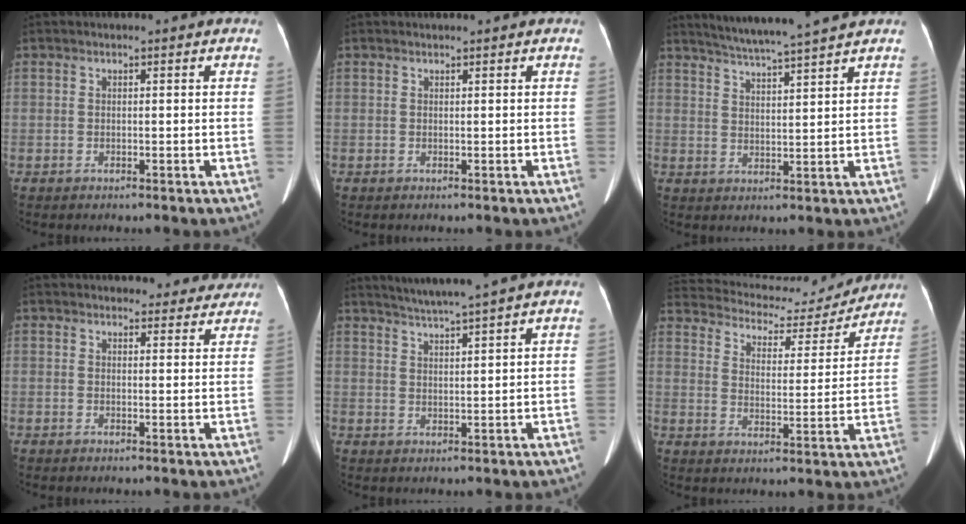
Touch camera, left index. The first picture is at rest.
{"total": 0.0}
{"total": 9.5, "force": [8.4, -1.6, 4.0], "torque": [-0.071, 0.008, 0.129]}
{"total": 7.7, "force": [7.1, 2.7, 0.8], "torque": [0.023, 0.004, 0.060]}
{"total": 5.6, "force": [4.8, -1.7, 2.4], "torque": [-0.043, 0.003, 0.085]}
{"total": 18.6, "force": [16.9, 5.5, 5.5], "torque": [-0.100, 0.014, 0.233]}